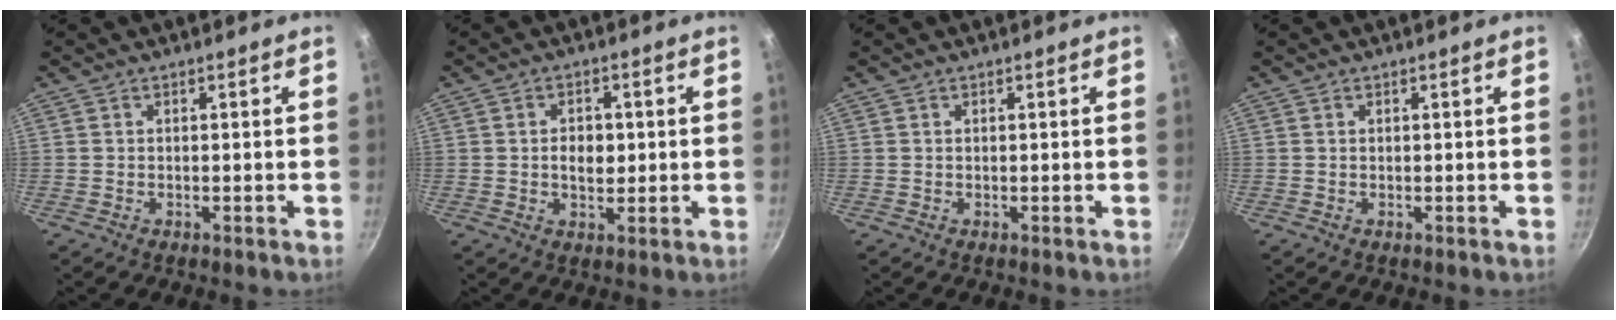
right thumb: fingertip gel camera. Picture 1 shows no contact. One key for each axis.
{"total": 4.5, "fx": 0.2, "fy": 2.9, "fz": 3.4, "tx": -0.039, "ty": -0.002, "tz": 0.000}
{"total": 0.0}
{"total": 0.0}